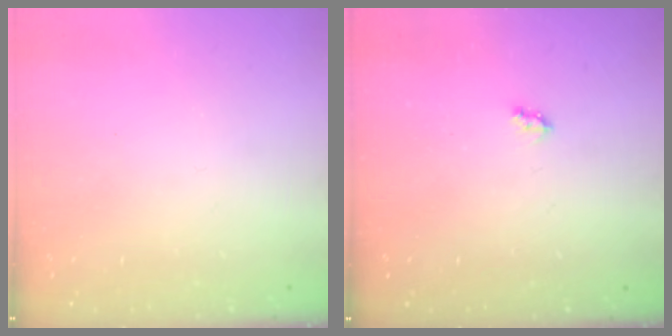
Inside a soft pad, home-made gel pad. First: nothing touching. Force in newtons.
{"total": 2.7, "press": 2.7, "slide": 0.4}